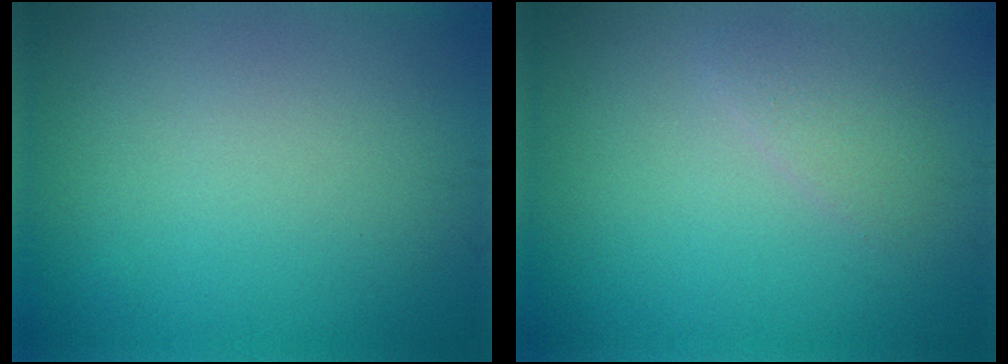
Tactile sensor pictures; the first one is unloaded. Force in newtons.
{"total": 1.5, "press": 1.5, "slide": 0.1}